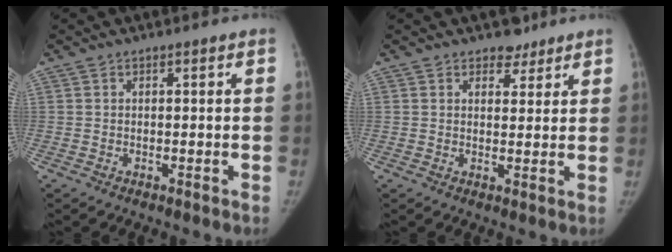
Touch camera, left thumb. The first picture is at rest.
{"total": 3.4, "force": [2.6, 2.1, 0.7], "torque": [0.012, -0.016, 0.035]}